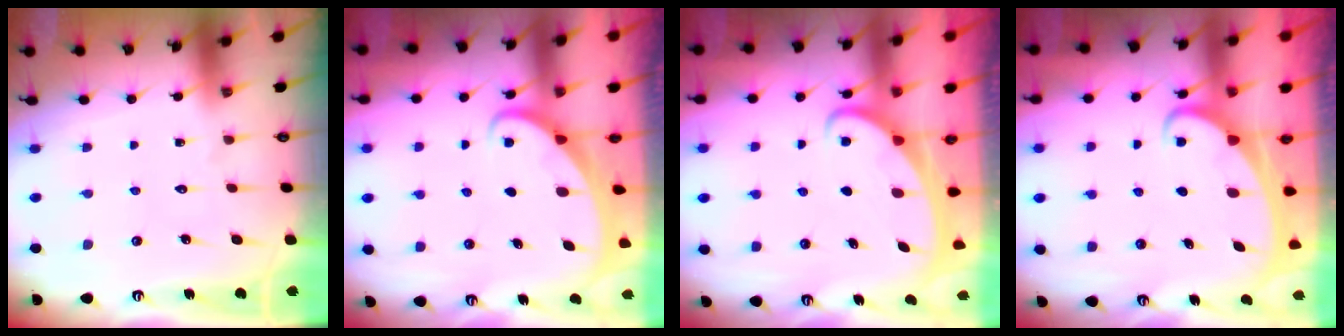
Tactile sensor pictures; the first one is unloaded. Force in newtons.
{"total": 1.8, "press": 1.7, "slide": 0.2}
{"total": 2.1, "press": 2.0, "slide": 0.4}
{"total": 2.1, "press": 2.1, "slide": 0.3}